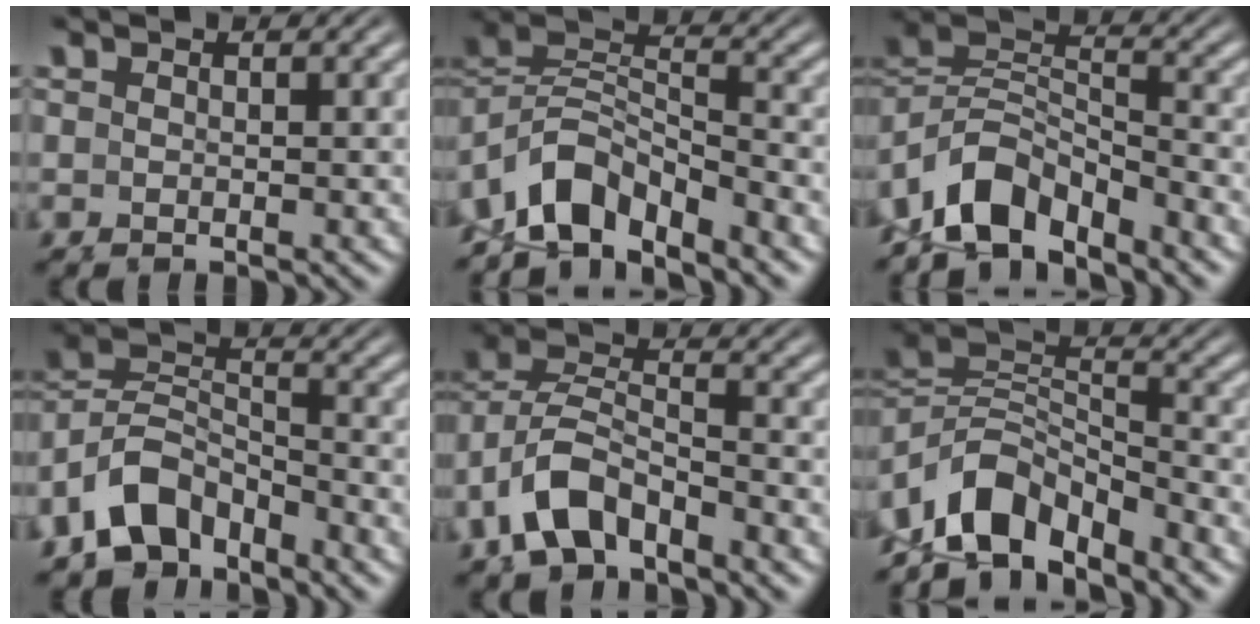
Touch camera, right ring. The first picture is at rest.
{"total": 6.0, "force": [-1.6, 4.6, 3.5], "torque": [-0.072, -0.010, -0.030]}
{"total": 5.7, "force": [-1.8, 4.4, 3.2], "torque": [-0.066, -0.009, -0.033]}
{"total": 6.8, "force": [-2.4, 5.6, 3.0], "torque": [-0.068, -0.020, -0.044]}
{"total": 3.7, "force": [-1.6, 2.7, 2.0], "torque": [-0.062, -0.008, -0.026]}
{"total": 6.7, "force": [-1.9, 5.1, 3.9], "torque": [-0.083, -0.014, -0.031]}